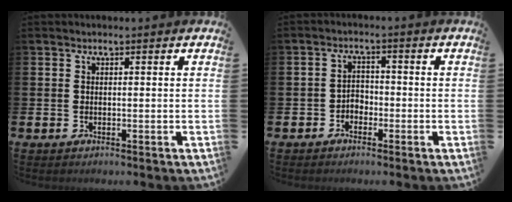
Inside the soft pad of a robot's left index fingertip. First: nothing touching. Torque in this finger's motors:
{"motor_torque": [-0.05, -0.12, 0.07, 0.00]}